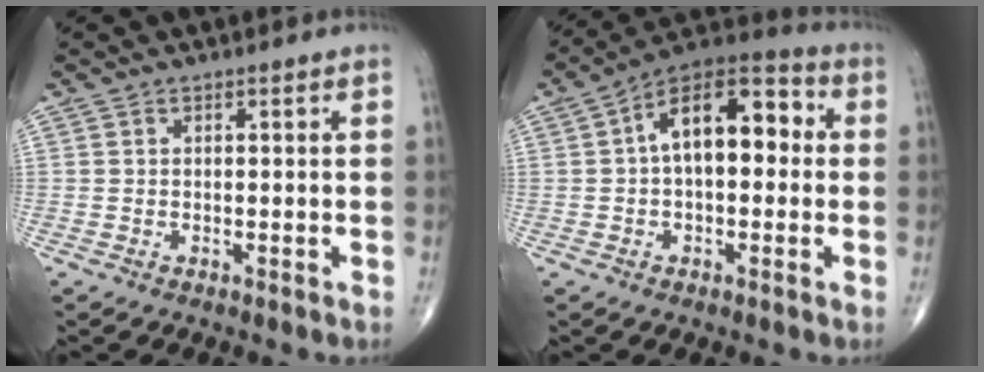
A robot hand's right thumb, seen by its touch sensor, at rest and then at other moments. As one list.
[{"total": 14.8, "force": [1.7, 7.9, 12.3], "torque": [-0.171, 0.044, 0.013]}]